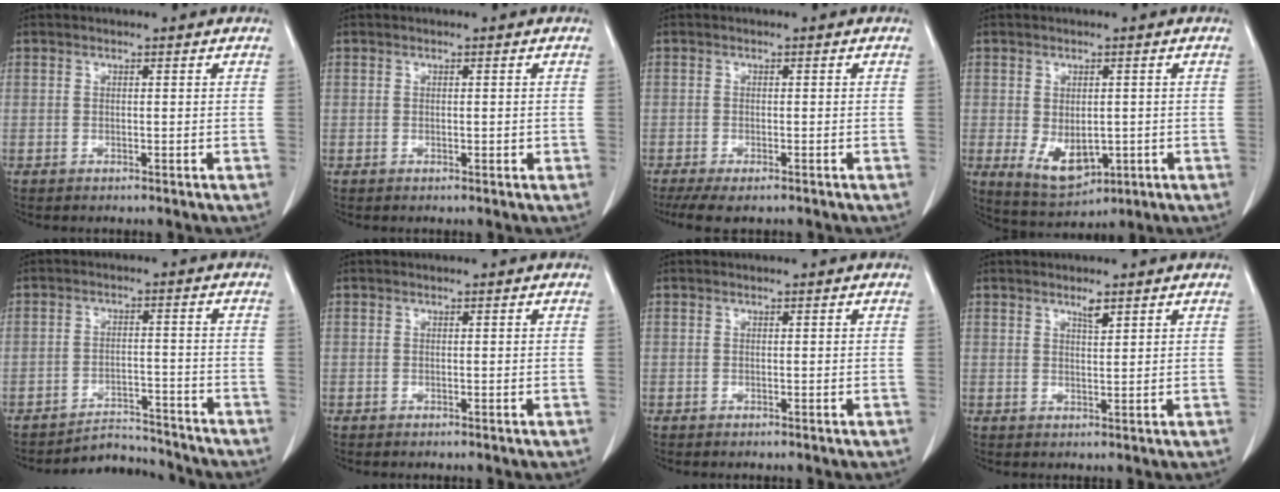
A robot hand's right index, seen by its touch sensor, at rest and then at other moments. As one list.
[{"total": 0.7, "force": [-0.1, 0.3, 0.6], "torque": [-0.010, 0.000, 0.001]}, {"total": 6.0, "force": [-4.6, 1.6, 3.5], "torque": [-0.053, -0.013, -0.071]}, {"total": 7.2, "force": [-1.5, 4.2, 5.7], "torque": [-0.098, -0.013, -0.003]}, {"total": 5.7, "force": [-5.6, 0.9, -1.0], "torque": [0.017, 0.018, -0.086]}, {"total": 0.0}, {"total": 0.0}, {"total": 1.7, "force": [1.3, 0.2, 1.1], "torque": [-0.024, -0.002, 0.025]}]